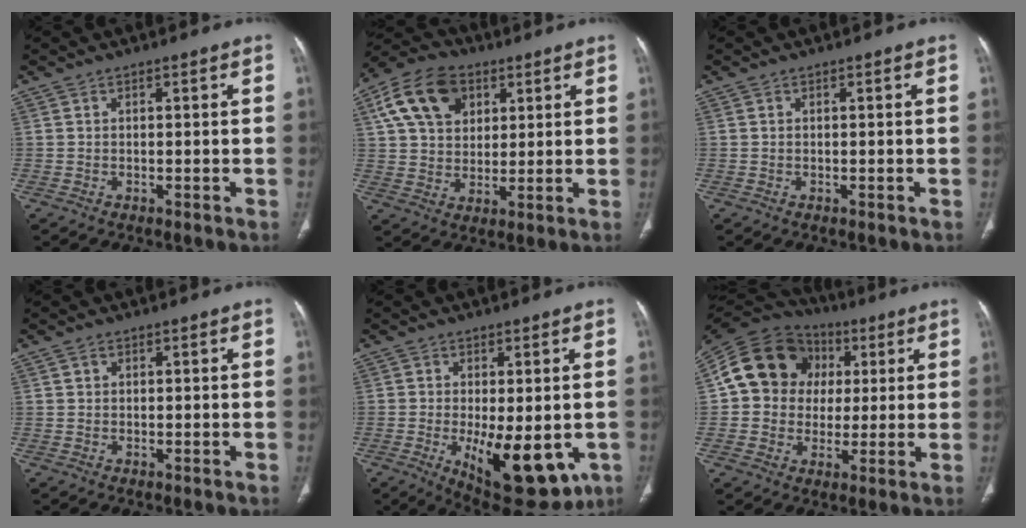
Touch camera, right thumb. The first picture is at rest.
{"total": 13.9, "force": [5.6, 9.9, 8.1], "torque": [-0.129, -0.003, 0.097]}
{"total": 0.0}
{"total": 0.9, "force": [0.5, 0.7, 0.3], "torque": [0.001, -0.001, 0.009]}
{"total": 15.6, "force": [-4.2, 7.1, 13.2], "torque": [-0.169, -0.021, -0.039]}
{"total": 16.4, "force": [2.9, 14.5, 7.1], "torque": [-0.099, 0.024, 0.048]}